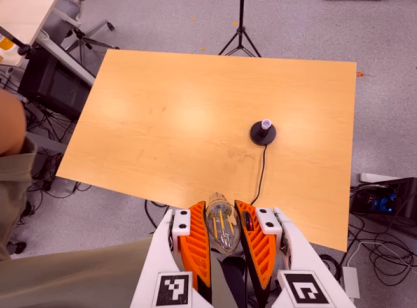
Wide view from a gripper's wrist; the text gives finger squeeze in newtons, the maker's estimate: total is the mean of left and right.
{"total": 19.3, "left": 21.1, "right": 17.6}